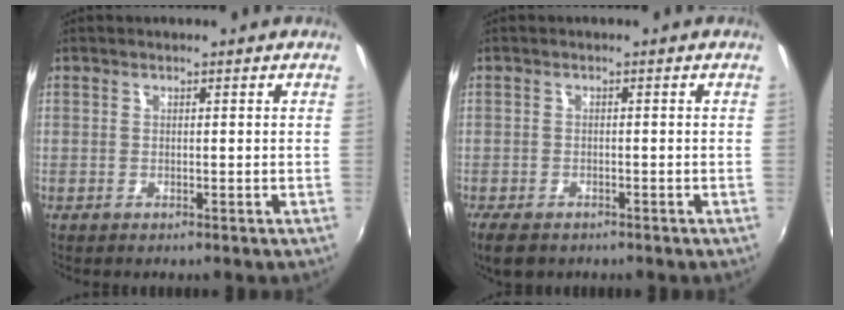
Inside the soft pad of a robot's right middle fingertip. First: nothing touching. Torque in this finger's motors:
{"motor_torque": [0.56, -0.54, 0.01, 0.04]}